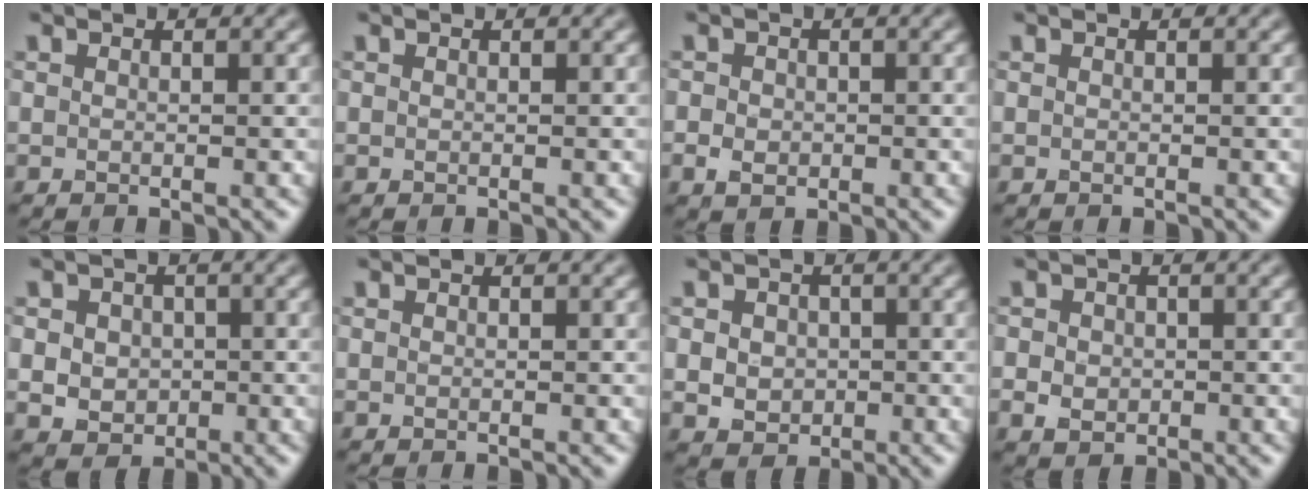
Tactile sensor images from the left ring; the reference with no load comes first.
{"total": 0.0}
{"total": 2.0, "force": [-0.4, 1.7, 1.0], "torque": [-0.017, -0.005, -0.011]}
{"total": 0.0}
{"total": 3.7, "force": [0.1, 3.2, 1.9], "torque": [-0.030, 0.008, -0.009]}
{"total": 0.0}
{"total": 3.4, "force": [0.0, 2.9, 1.7], "torque": [-0.029, 0.004, -0.008]}
{"total": 2.6, "force": [-0.3, 2.3, 1.2], "torque": [-0.020, -0.004, -0.004]}